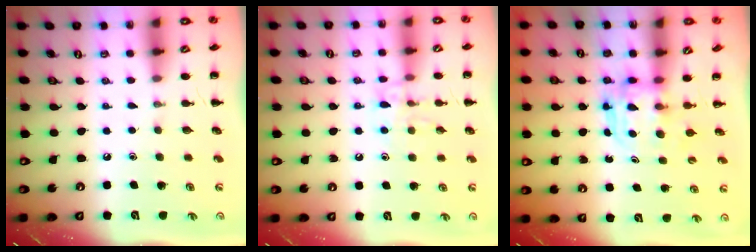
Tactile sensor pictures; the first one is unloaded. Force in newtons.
{"total": 9.5, "press": 9.4, "slide": 1.2}
{"total": 3.6, "press": 3.6, "slide": 0.3}